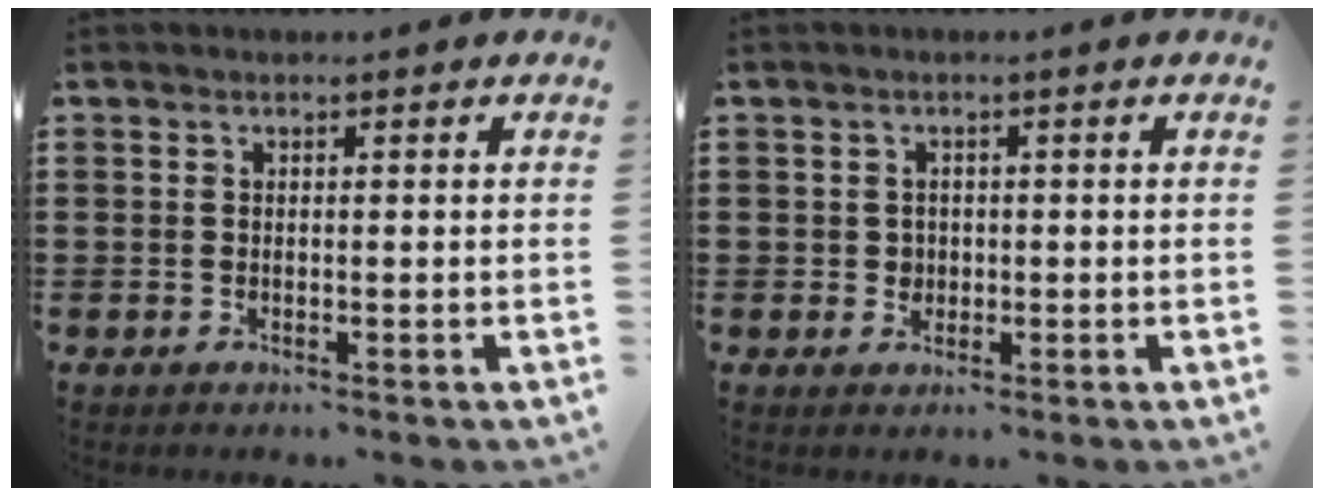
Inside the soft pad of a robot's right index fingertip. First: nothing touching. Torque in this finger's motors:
{"motor_torque": [0.10, 0.11, 0.08, 0.00]}